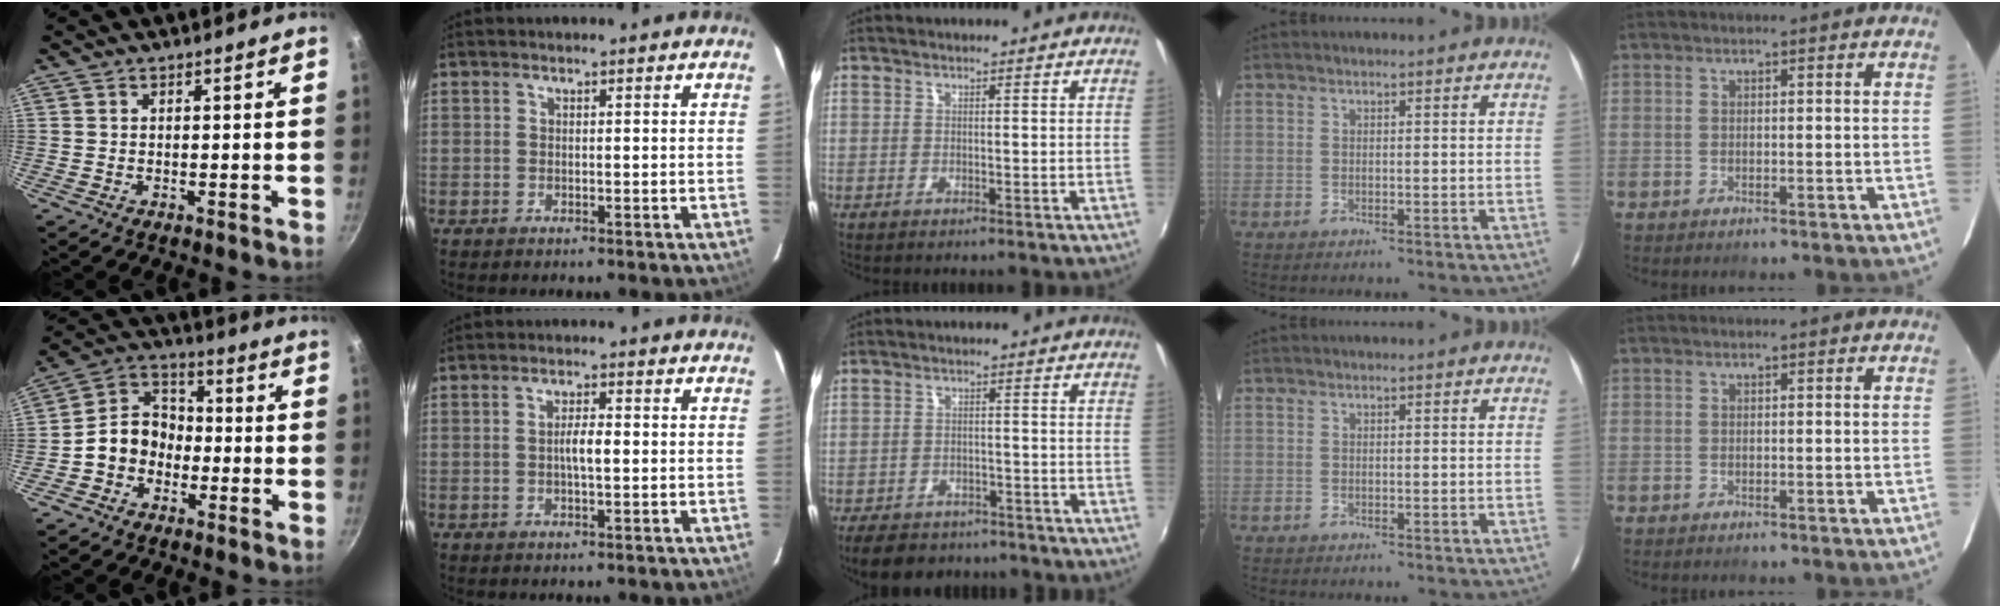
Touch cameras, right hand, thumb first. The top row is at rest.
{"thumb": {"total": 9.2, "force": [-2.7, 7.5, 4.6], "torque": [-0.047, 0.046, -0.068]}, "index": {"total": 3.1, "force": [-0.1, 0.7, 3.0], "torque": [-0.054, 0.004, -0.002]}, "middle": {"total": 10.4, "force": [-8.2, 5.0, 3.9], "torque": [-0.094, -0.008, -0.121]}}